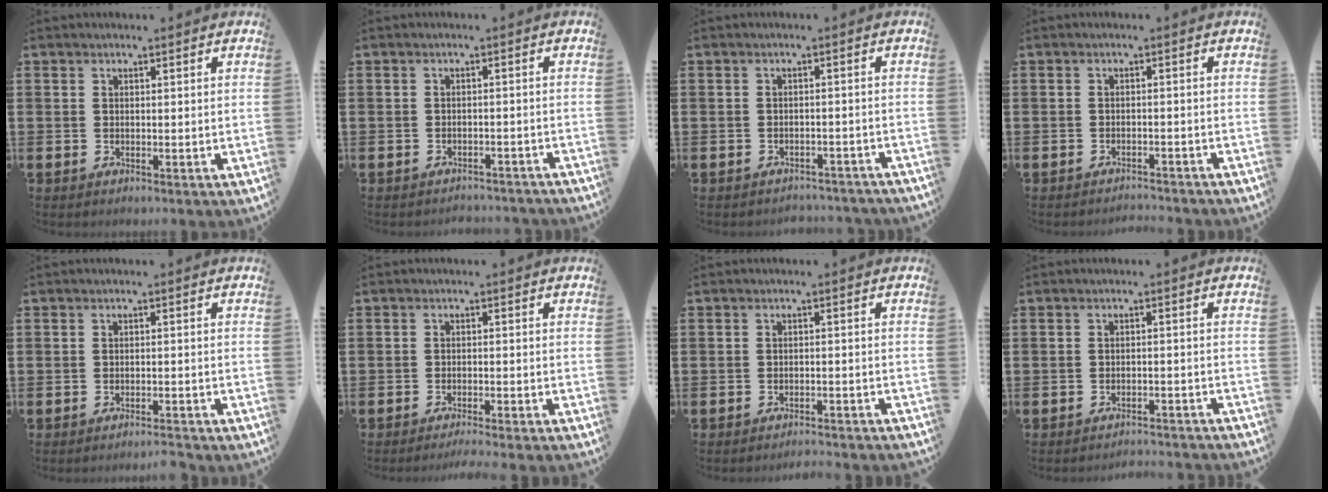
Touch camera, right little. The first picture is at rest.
{"total": 1.5, "force": [-1.5, 0.0, -0.1], "torque": [-0.004, 0.003, -0.032]}
{"total": 1.7, "force": [-1.7, 0.0, 0.0], "torque": [-0.005, 0.003, -0.036]}
{"total": 1.4, "force": [-1.4, -0.1, -0.1], "torque": [-0.001, 0.004, -0.030]}
{"total": 1.6, "force": [-1.6, -0.2, 0.2], "torque": [-0.003, 0.004, -0.032]}
{"total": 1.6, "force": [-1.5, -0.3, 0.5], "torque": [-0.005, 0.000, -0.028]}
{"total": 1.8, "force": [-1.8, -0.2, 0.1], "torque": [-0.003, 0.005, -0.037]}
{"total": 2.0, "force": [-2.0, -0.2, 0.0], "torque": [-0.003, 0.005, -0.042]}